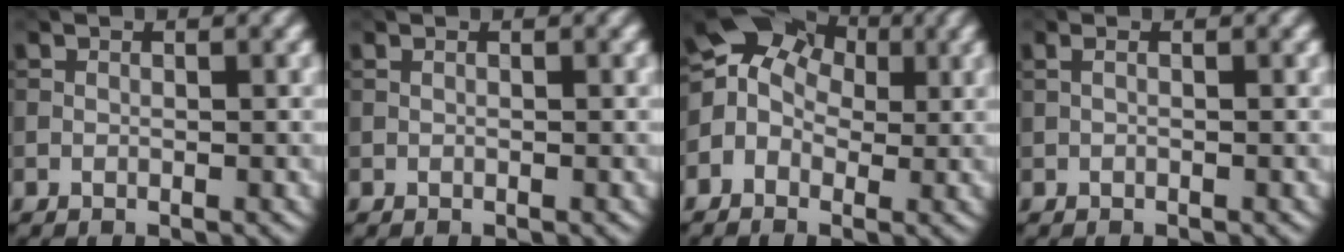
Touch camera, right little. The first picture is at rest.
{"total": 0.0}
{"total": 7.2, "force": [0.2, 6.2, 3.5], "torque": [-0.056, 0.041, -0.040]}
{"total": 0.7, "force": [0.1, 0.1, 0.7], "torque": [-0.018, 0.000, -0.002]}